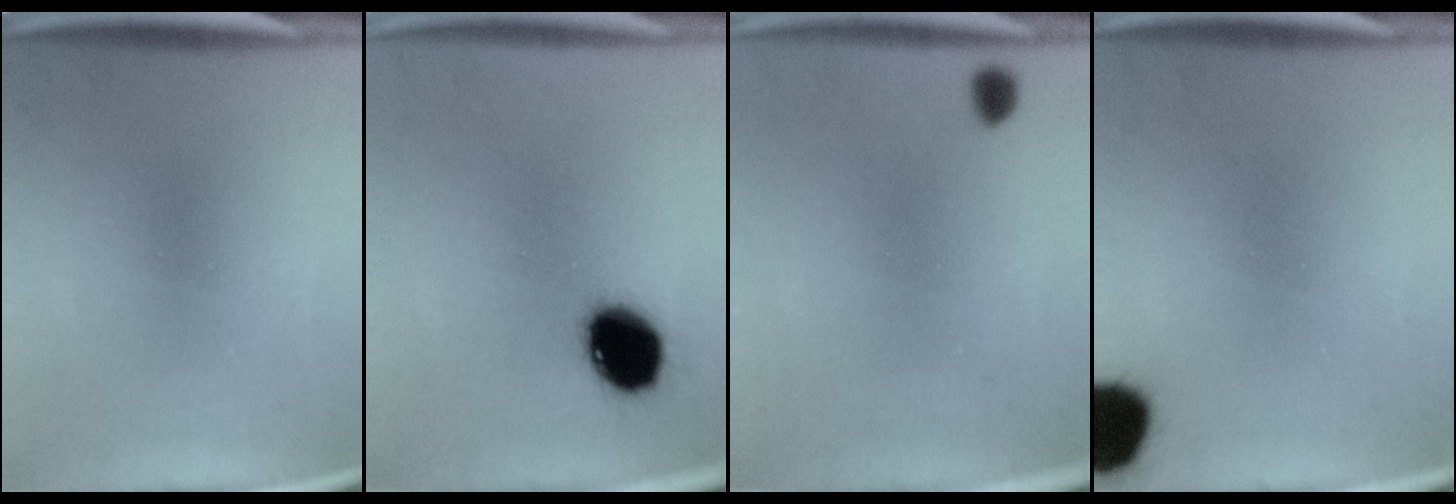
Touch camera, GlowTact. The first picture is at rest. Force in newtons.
{"total": 13.5}
{"total": 1.3}
{"total": 10.5}